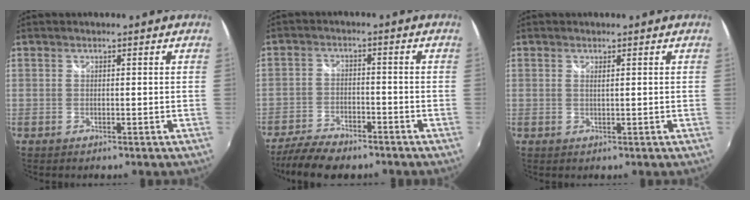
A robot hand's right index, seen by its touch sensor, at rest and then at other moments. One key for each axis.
{"total": 10.1, "fx": -8.3, "fy": 3.6, "fz": 4.6, "tx": -0.119, "ty": -0.020, "tz": -0.143}
{"total": 0.7, "fx": 0.3, "fy": -0.1, "fz": 0.6, "tx": -0.011, "ty": 0.000, "tz": 0.006}